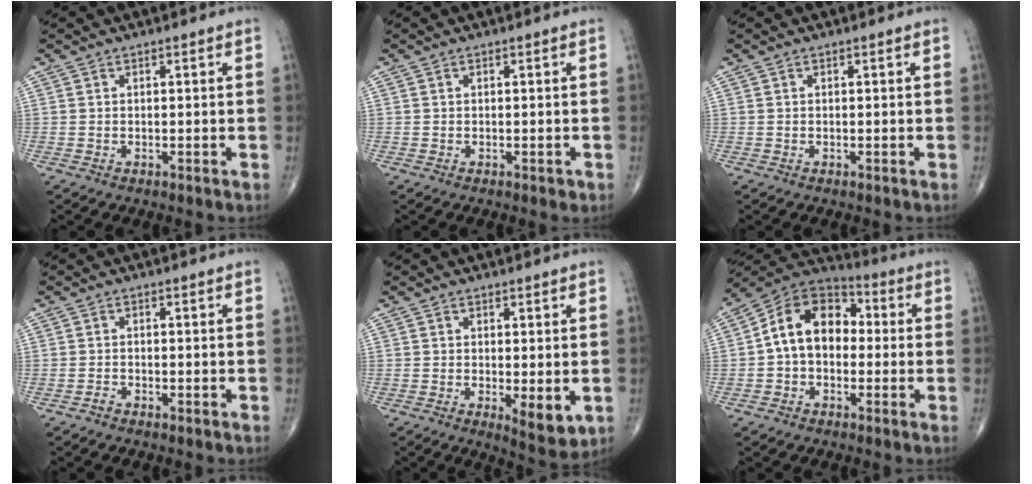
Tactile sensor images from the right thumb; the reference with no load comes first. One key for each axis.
{"total": 0.7, "fx": -0.2, "fy": 0.4, "fz": 0.5, "tx": -0.006, "ty": -0.001, "tz": -0.002}
{"total": 0.0}
{"total": 0.8, "fx": -0.7, "fy": 0.3, "fz": 0.2, "tx": -0.008, "ty": 0.002, "tz": -0.016}
{"total": 6.0, "fx": -1.1, "fy": 2.2, "fz": 5.5, "tx": -0.076, "ty": -0.019, "tz": -0.011}
{"total": 13.2, "fx": 0.1, "fy": 9.4, "fz": 9.3, "tx": -0.126, "ty": 0.042, "tz": -0.015}